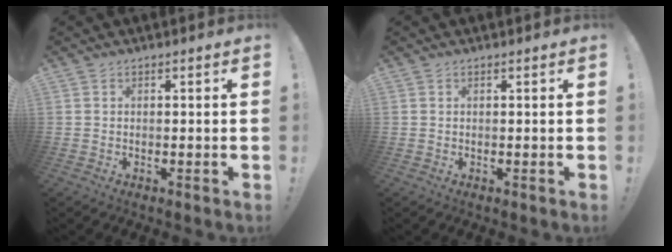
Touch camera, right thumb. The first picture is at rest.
{"total": 0.0}